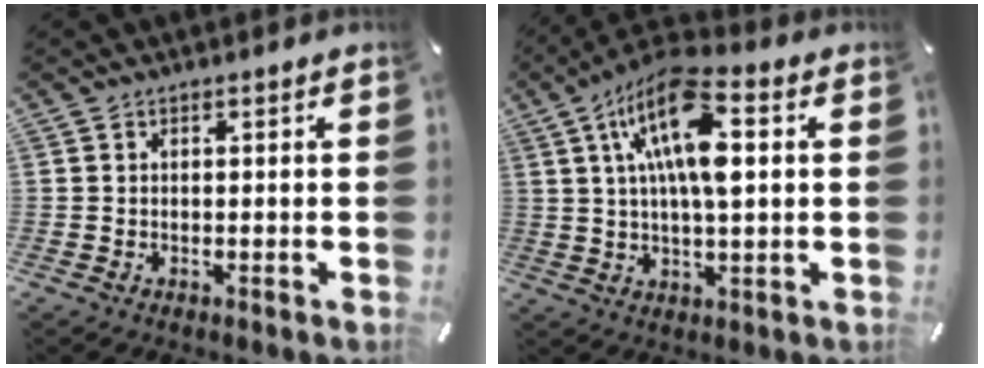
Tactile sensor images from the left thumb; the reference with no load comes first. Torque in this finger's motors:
{"motor_torque": [2.03, 1.97, 1.86, -0.91, 0.64]}